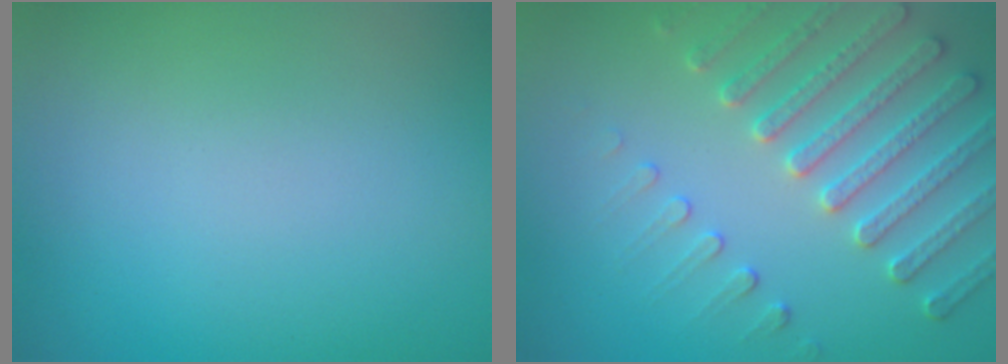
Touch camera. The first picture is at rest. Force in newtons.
{"total": 4.4, "press": 4.3, "slide": 1.2}